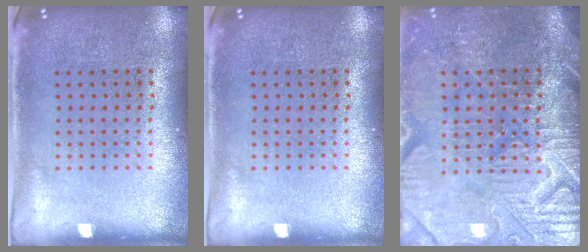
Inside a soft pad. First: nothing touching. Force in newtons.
{"total": 0.0}
{"total": 4.3, "press": 4.0, "slide": 1.6}